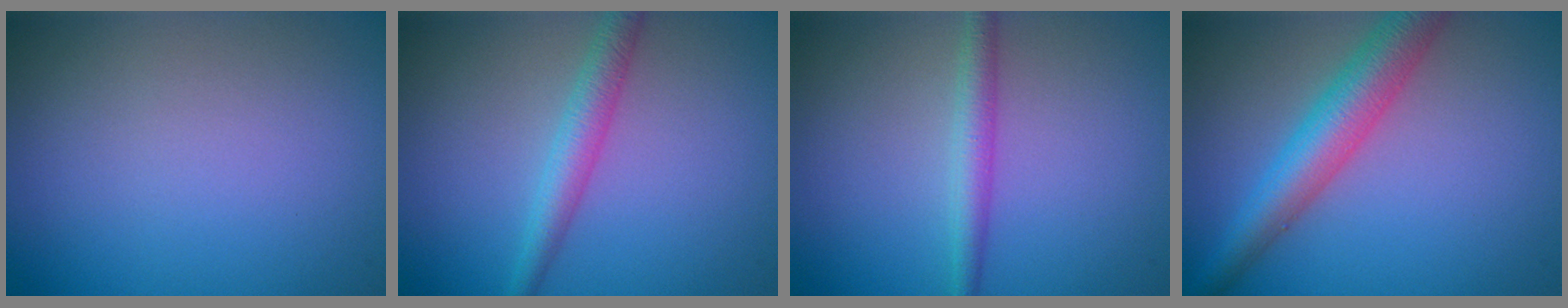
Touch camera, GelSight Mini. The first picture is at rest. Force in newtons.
{"total": 2.6, "press": 2.6, "slide": 0.2}
{"total": 2.2, "press": 2.2, "slide": 0.1}
{"total": 5.2, "press": 5.2, "slide": 0.1}